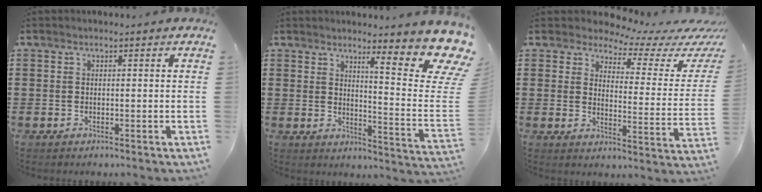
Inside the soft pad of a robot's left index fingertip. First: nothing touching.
{"total": 11.2, "force": [7.3, 1.4, 8.3], "torque": [-0.122, -0.067, 0.116]}
{"total": 3.9, "force": [3.3, 1.3, 1.7], "torque": [-0.039, -0.029, 0.047]}